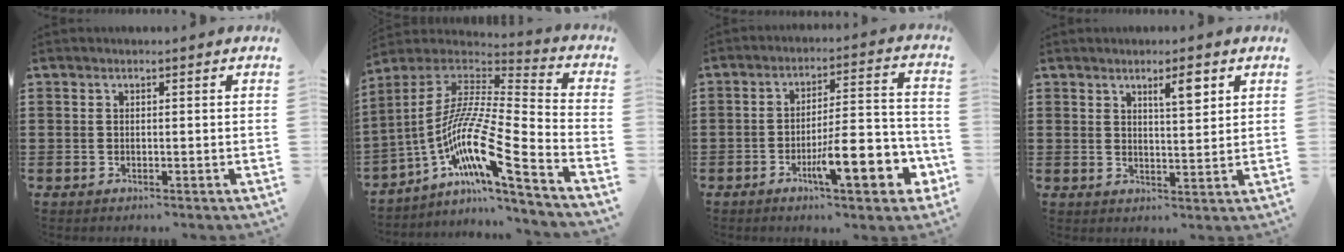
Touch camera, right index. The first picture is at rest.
{"total": 13.4, "force": [-6.6, 1.6, 11.6], "torque": [-0.254, -0.030, -0.140]}
{"total": 11.1, "force": [-5.0, 3.1, 9.5], "torque": [-0.135, 0.005, -0.082]}
{"total": 4.1, "force": [2.3, 1.0, 3.2], "torque": [-0.043, -0.003, 0.033]}